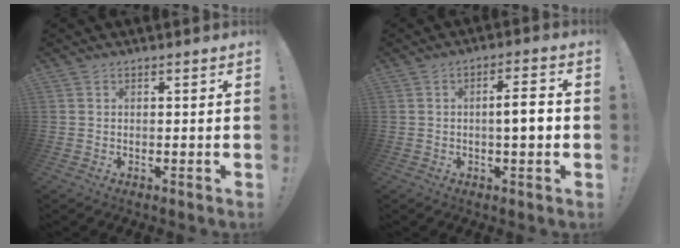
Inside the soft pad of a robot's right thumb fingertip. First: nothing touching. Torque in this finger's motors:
{"motor_torque": [-0.31, 0.12, 0.15, 0.23, 0.02]}